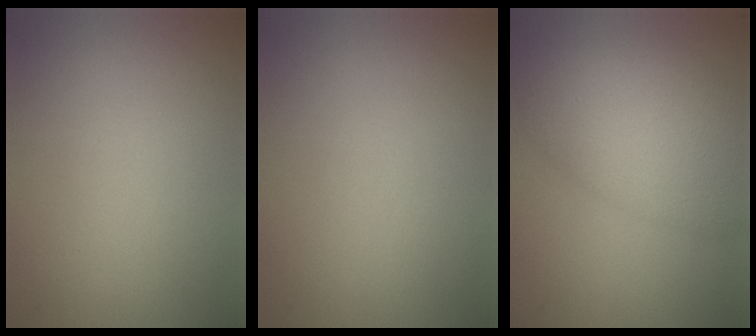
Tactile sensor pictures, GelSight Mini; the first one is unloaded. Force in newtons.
{"total": 0.0}
{"total": 6.9, "press": 6.9, "slide": 0.2}